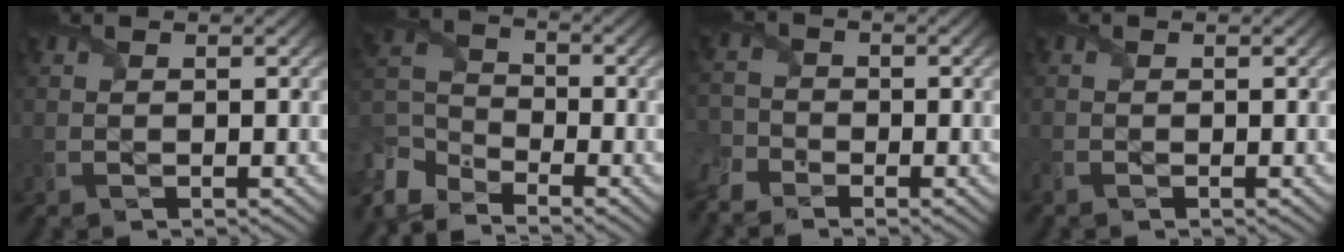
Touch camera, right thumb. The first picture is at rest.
{"total": 8.0, "force": [-6.3, 3.6, 3.4], "torque": [-0.090, -0.019, -0.141]}
{"total": 4.1, "force": [-3.4, 2.0, 1.2], "torque": [-0.037, -0.013, -0.075]}
{"total": 0.8, "force": [-0.7, 0.2, 0.2], "torque": [-0.008, -0.008, -0.014]}